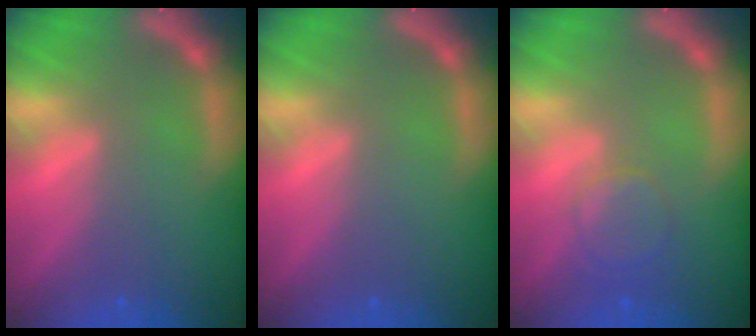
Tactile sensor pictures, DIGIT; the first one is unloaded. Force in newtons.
{"total": 0.0}
{"total": 3.5}